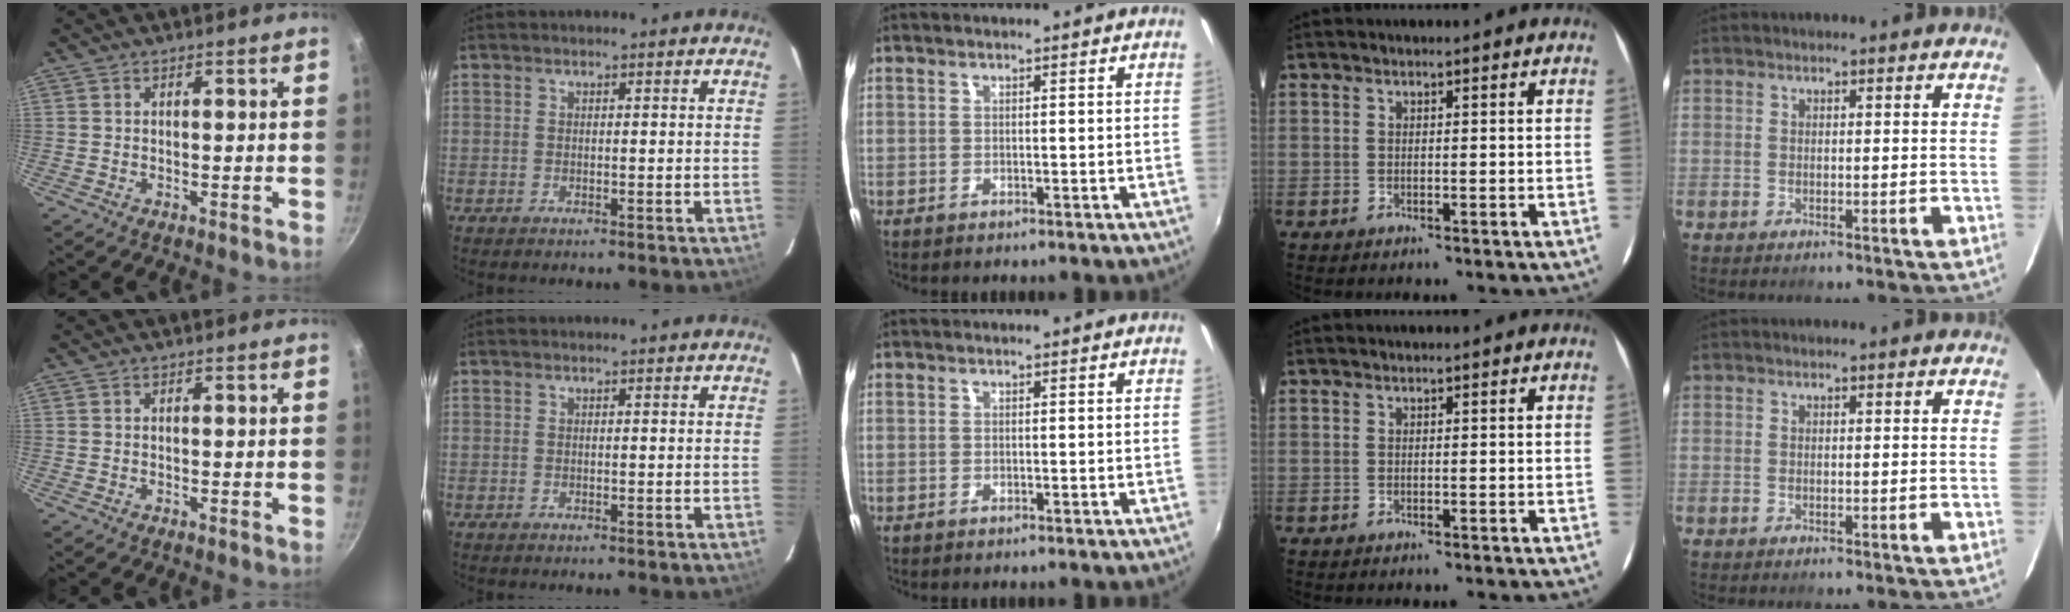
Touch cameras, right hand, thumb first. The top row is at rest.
{}